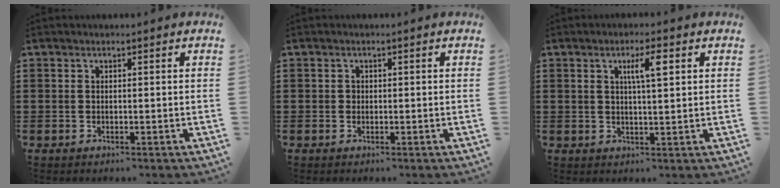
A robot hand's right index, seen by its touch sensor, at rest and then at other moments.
{"total": 0.6, "force": [0.1, 0.6, 0.2], "torque": [-0.005, 0.004, 0.002]}
{"total": 4.5, "force": [1.7, 0.9, 4.1], "torque": [-0.077, 0.007, 0.023]}